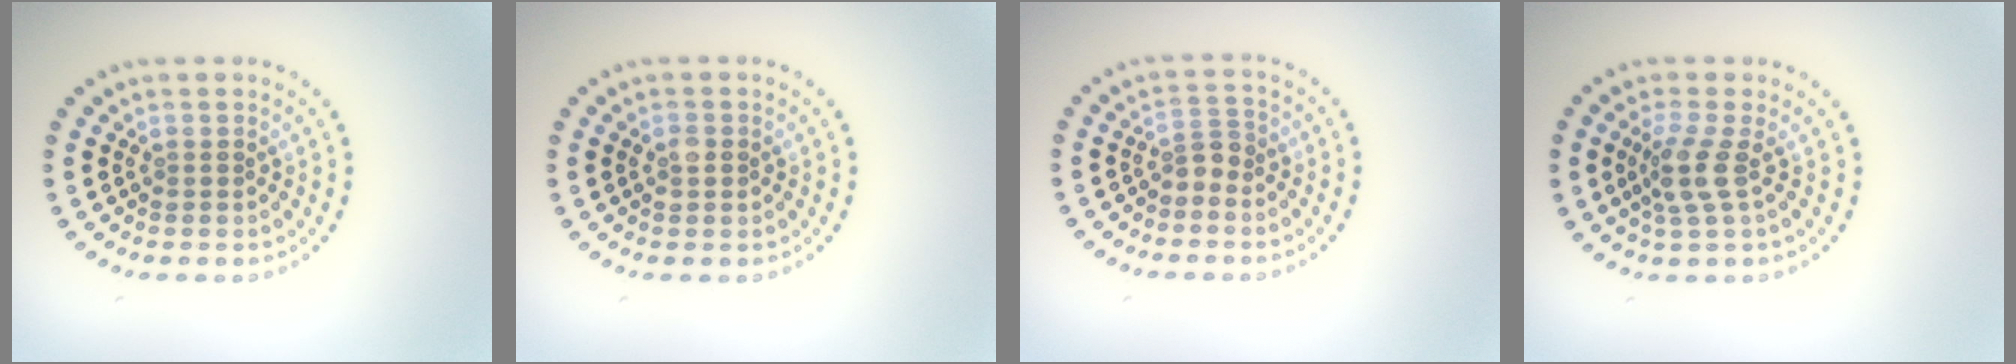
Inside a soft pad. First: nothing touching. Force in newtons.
{"total": 1.4, "press": 1.4, "slide": 0.0}
{"total": 1.7, "press": 1.2, "slide": 1.1}
{"total": 2.5, "press": 1.9, "slide": 1.7}